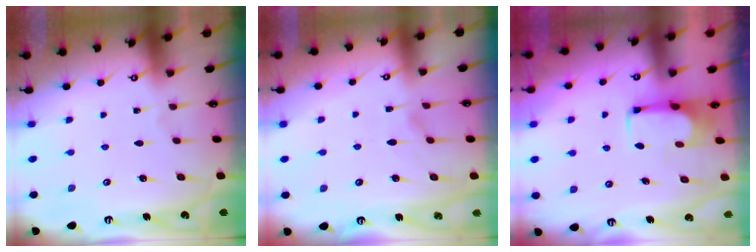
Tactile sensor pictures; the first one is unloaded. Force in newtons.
{"total": 1.2, "press": 0.8, "slide": 0.9}
{"total": 3.6, "press": 3.6, "slide": 0.0}